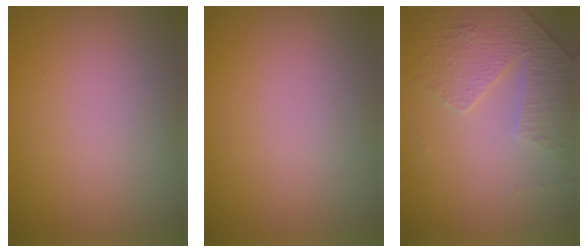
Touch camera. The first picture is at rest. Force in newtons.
{"total": 0.0}
{"total": 4.6, "press": 3.3, "slide": 3.3}